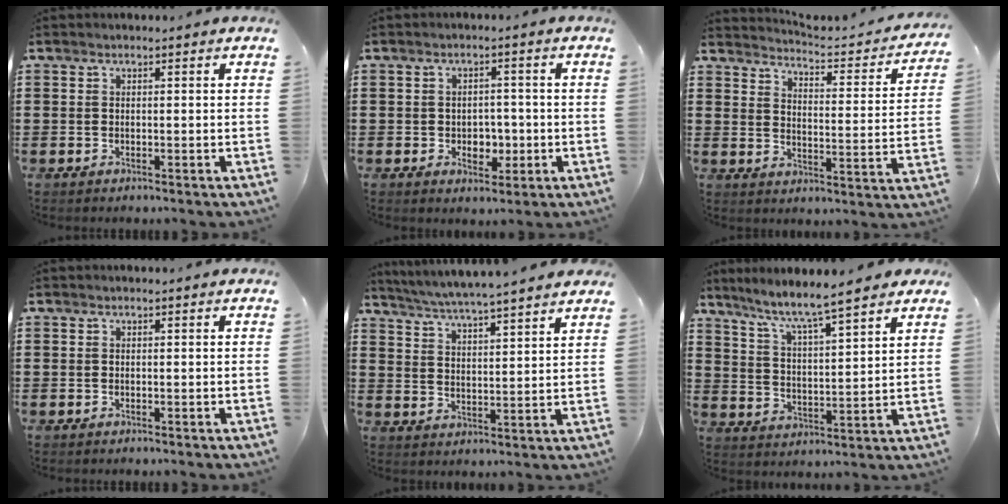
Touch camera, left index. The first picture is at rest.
{"total": 3.2, "force": [-0.5, 2.5, 1.9], "torque": [-0.037, 0.002, -0.015]}
{"total": 3.3, "force": [3.1, -0.3, 0.8], "torque": [-0.030, -0.035, 0.043]}
{"total": 0.0}
{"total": 4.6, "force": [4.3, -0.7, 1.2], "torque": [-0.044, -0.033, 0.071]}
{"total": 5.9, "force": [5.3, -0.2, 2.7], "torque": [-0.077, -0.035, 0.083]}